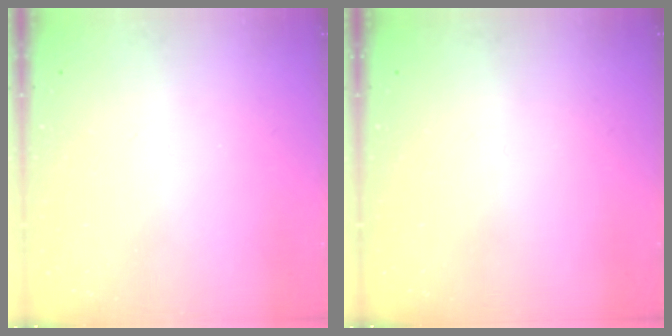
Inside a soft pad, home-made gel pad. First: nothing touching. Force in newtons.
{"total": 0.0}